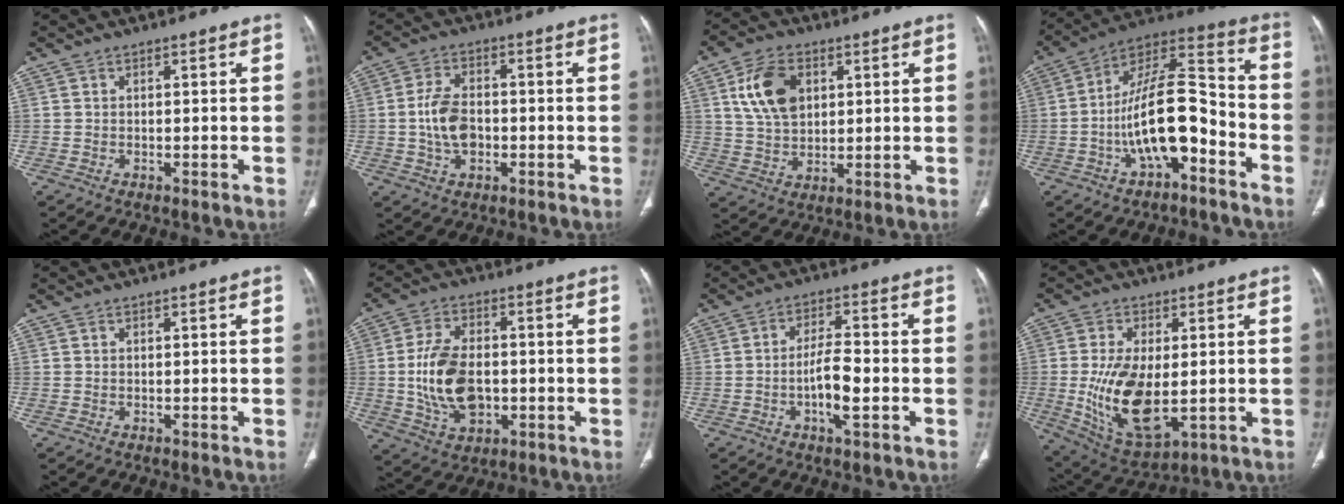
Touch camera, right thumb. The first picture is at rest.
{"total": 7.8, "force": [-1.0, 5.0, 5.9], "torque": [-0.107, 0.009, -0.020]}
{"total": 10.7, "force": [3.5, 7.1, 7.2], "torque": [-0.119, -0.007, 0.069]}
{"total": 16.9, "force": [-5.5, 7.4, 14.1], "torque": [-0.235, 0.068, -0.094]}
{"total": 0.0}
{"total": 13.5, "force": [-1.1, 8.5, 10.4], "torque": [-0.183, 0.006, -0.012]}
{"total": 7.0, "force": [-1.8, 2.2, 6.4], "torque": [-0.118, 0.010, -0.035]}
{"total": 15.3, "force": [-1.2, 7.8, 13.0], "torque": [-0.239, -0.019, 0.000]}